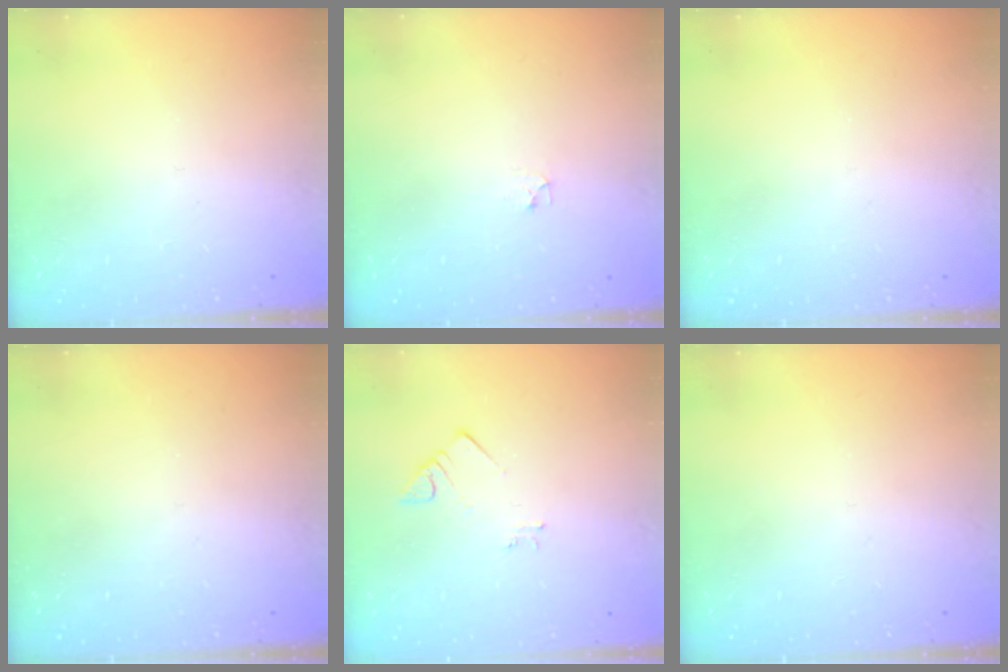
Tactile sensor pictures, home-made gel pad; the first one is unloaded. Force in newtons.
{"total": 2.8, "press": 2.7, "slide": 0.4}
{"total": 0.0}
{"total": 0.0}
{"total": 2.7, "press": 2.7, "slide": 0.2}
{"total": 0.0}